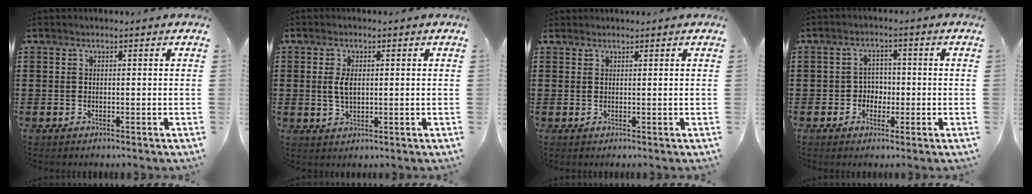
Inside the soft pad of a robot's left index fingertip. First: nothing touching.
{"total": 3.3, "force": [0.4, 1.7, 2.8], "torque": [-0.066, 0.005, 0.004]}
{"total": 0.8, "force": [0.7, 0.3, 0.0], "torque": [-0.003, 0.003, 0.014]}
{"total": 3.1, "force": [-0.9, 2.7, 1.2], "torque": [-0.033, 0.007, -0.023]}